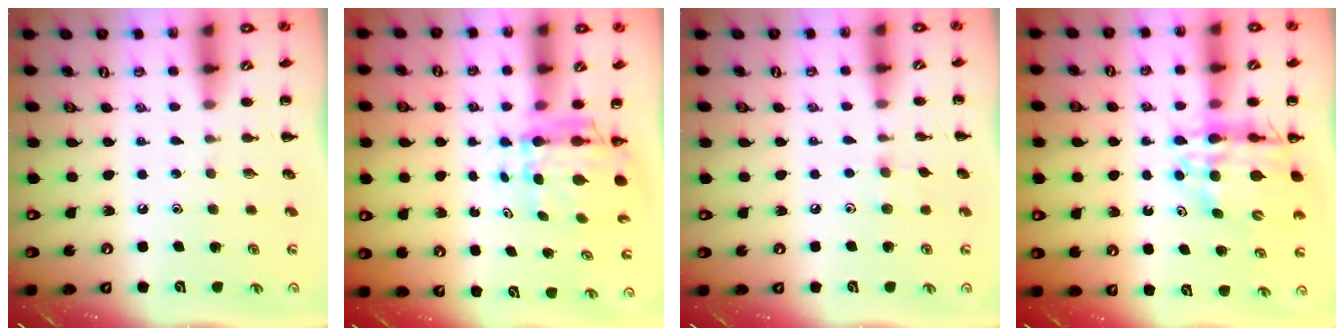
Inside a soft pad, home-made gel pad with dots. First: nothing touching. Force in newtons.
{"total": 5.6, "press": 5.2, "slide": 2.1}
{"total": 5.3, "press": 4.9, "slide": 1.8}
{"total": 13.5, "press": 12.9, "slide": 3.9}